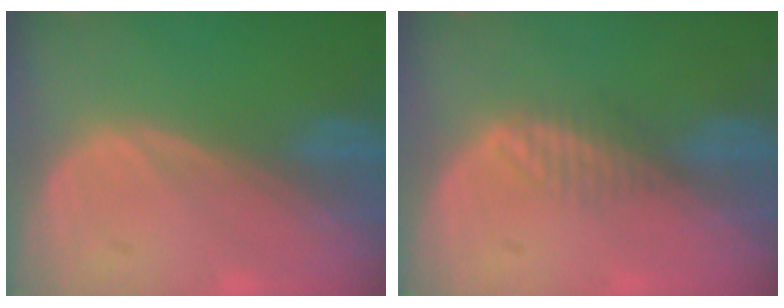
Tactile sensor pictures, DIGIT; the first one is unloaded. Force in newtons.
{"total": 2.0, "press": 1.8, "slide": 0.8}